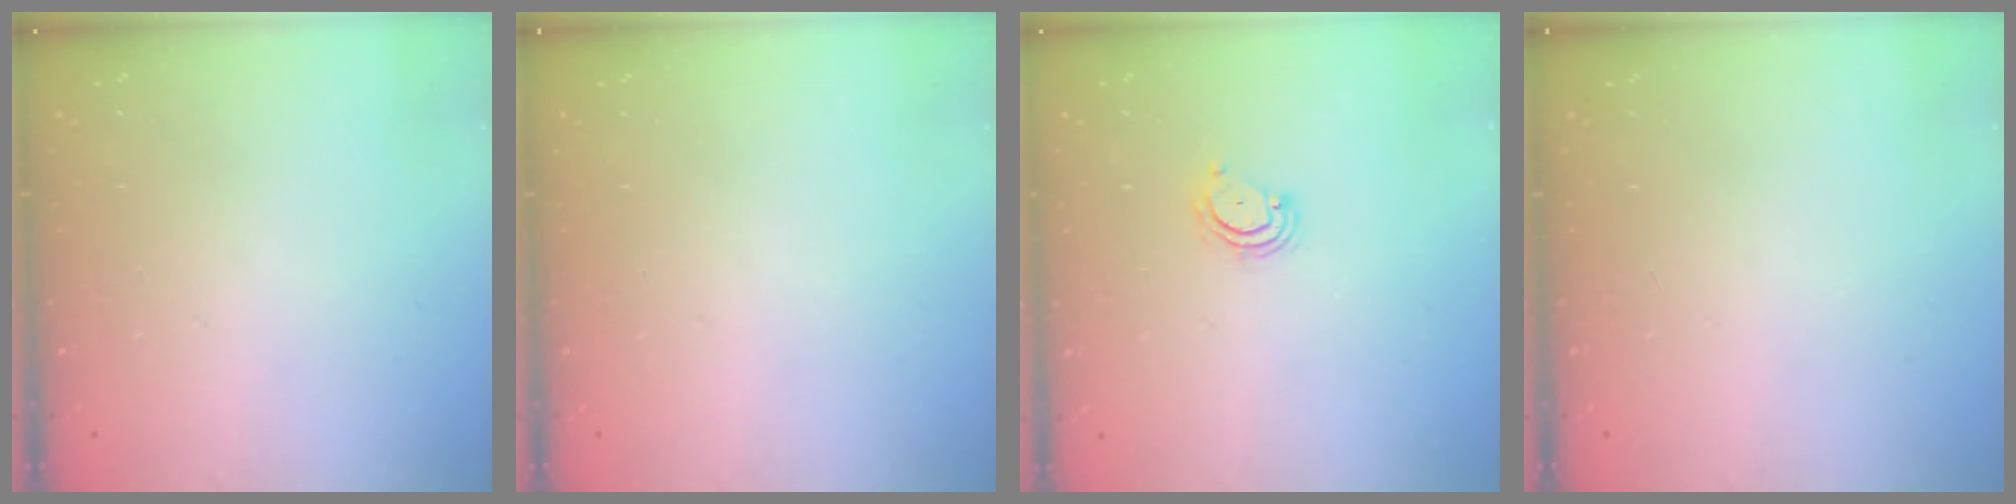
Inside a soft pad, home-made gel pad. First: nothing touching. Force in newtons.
{"total": 0.0}
{"total": 4.5, "press": 4.5, "slide": 0.4}
{"total": 0.0}